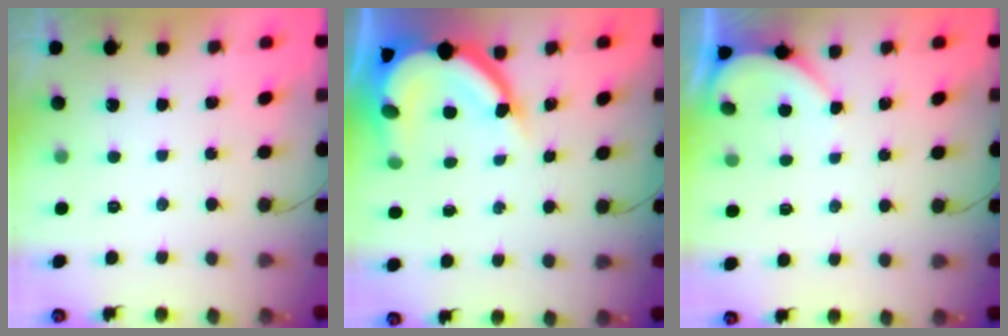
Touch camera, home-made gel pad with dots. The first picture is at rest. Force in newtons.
{"total": 14.3, "press": 14.2, "slide": 1.5}
{"total": 2.7, "press": 2.7, "slide": 0.1}